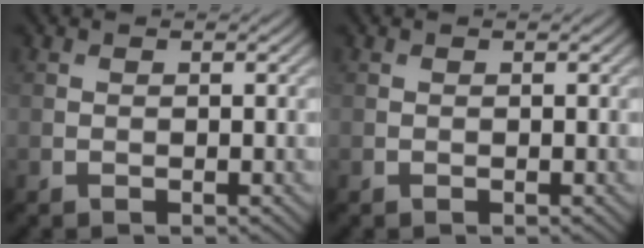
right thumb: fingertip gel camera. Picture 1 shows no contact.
{"total": 0.0}